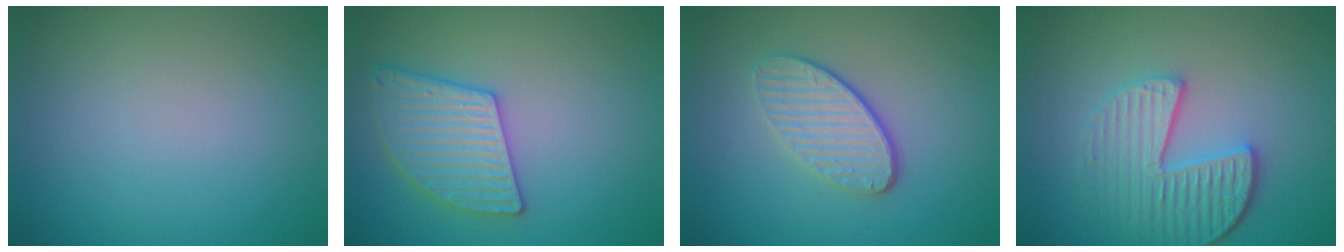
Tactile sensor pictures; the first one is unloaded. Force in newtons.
{"total": 4.3, "press": 4.0, "slide": 1.5}
{"total": 3.6, "press": 3.1, "slide": 1.9}
{"total": 4.6, "press": 3.9, "slide": 2.5}